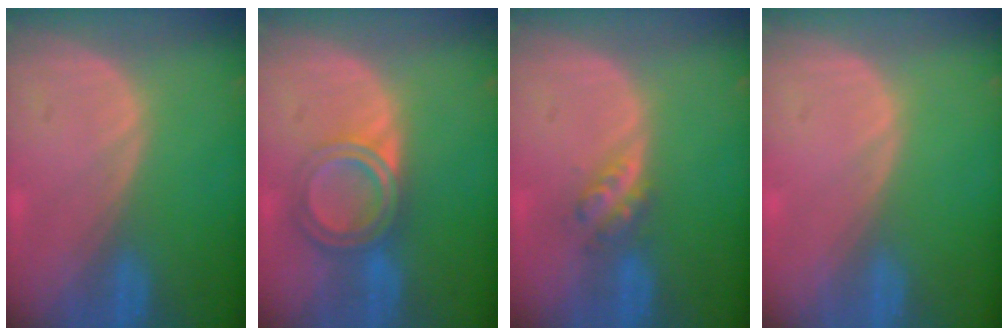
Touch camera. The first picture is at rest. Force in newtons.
{"total": 6.4, "press": 5.4, "slide": 3.4}
{"total": 3.7, "press": 3.1, "slide": 1.9}
{"total": 0.0}